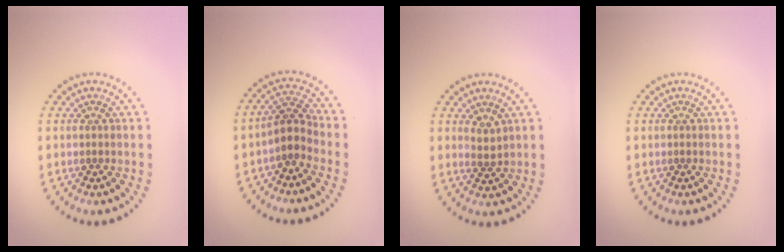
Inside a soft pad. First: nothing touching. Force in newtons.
{"total": 2.5, "press": 2.0, "slide": 1.5}
{"total": 1.4, "press": 1.0, "slide": 0.9}
{"total": 0.0}